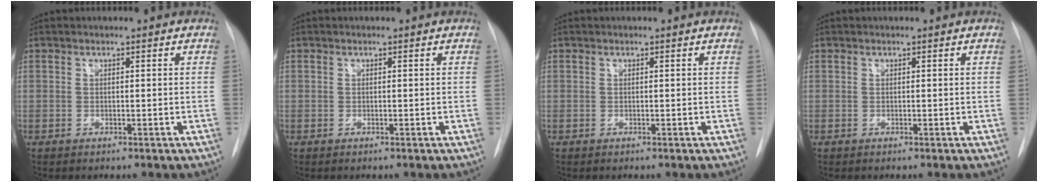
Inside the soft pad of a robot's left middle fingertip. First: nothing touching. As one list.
[{"total": 0.0}, {"total": 0.0}, {"total": 0.0}]